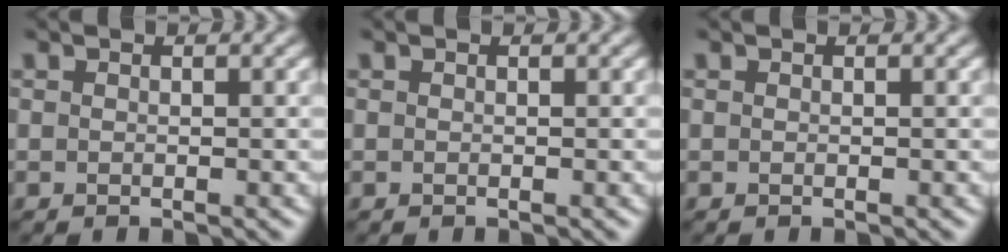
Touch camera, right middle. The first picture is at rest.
{"total": 0.0}
{"total": 0.0}